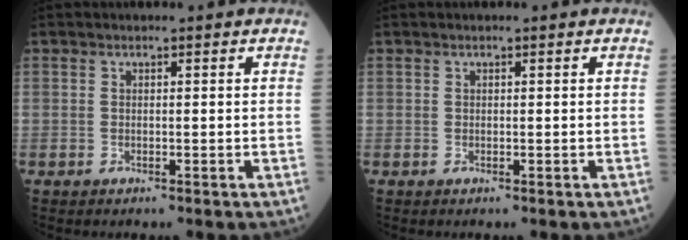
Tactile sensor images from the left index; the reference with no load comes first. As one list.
[{"total": 0.0}]